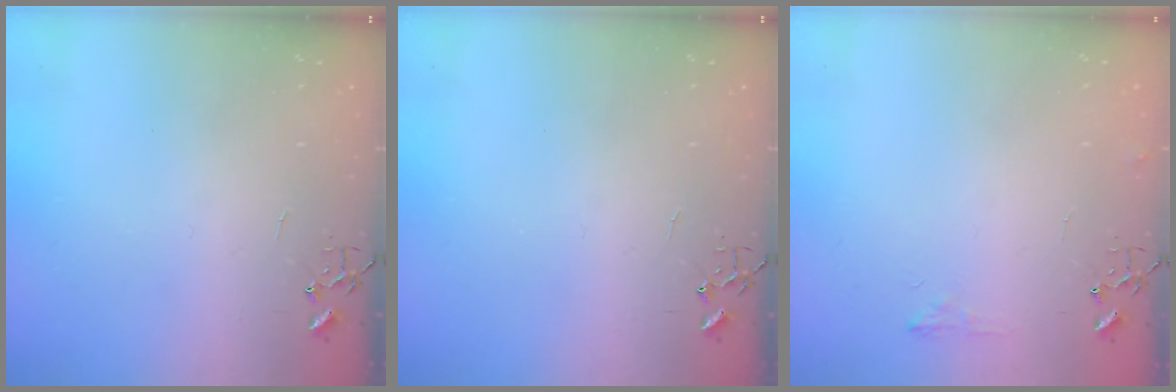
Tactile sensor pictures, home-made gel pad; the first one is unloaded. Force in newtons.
{"total": 0.0}
{"total": 5.7, "press": 5.7, "slide": 0.8}